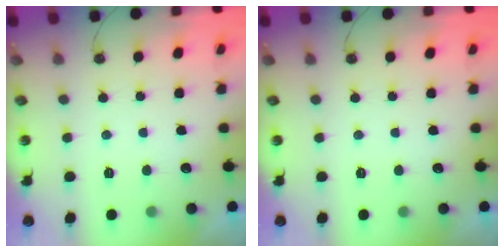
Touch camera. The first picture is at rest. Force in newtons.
{"total": 0.0}